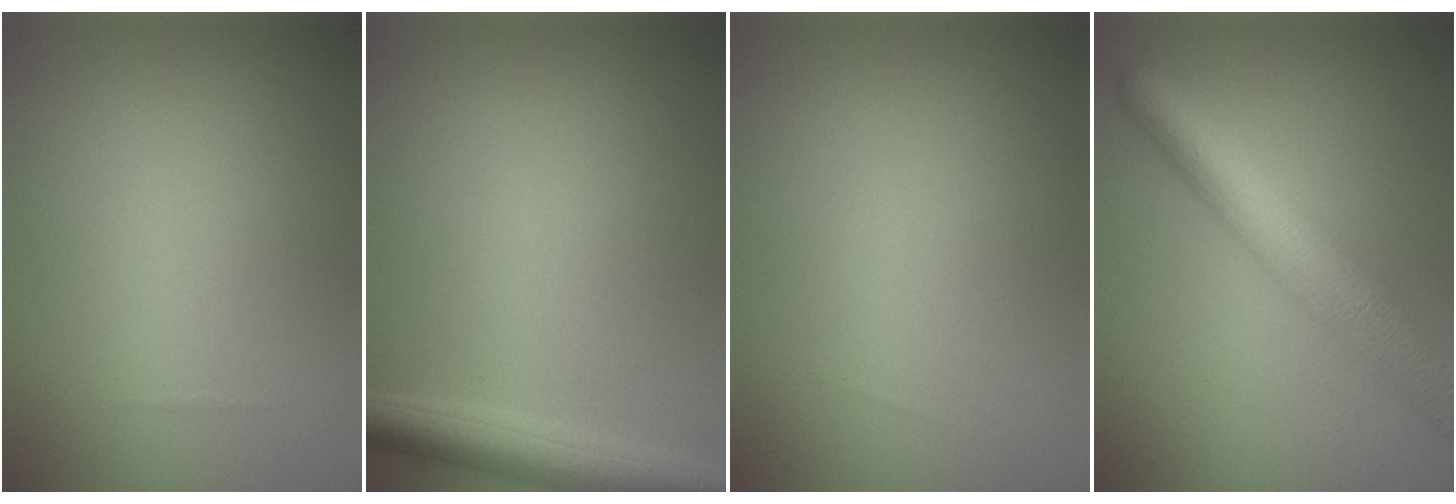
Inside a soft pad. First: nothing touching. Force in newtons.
{"total": 3.9, "press": 3.9, "slide": 0.3}
{"total": 0.0}
{"total": 6.9, "press": 6.9, "slide": 0.1}